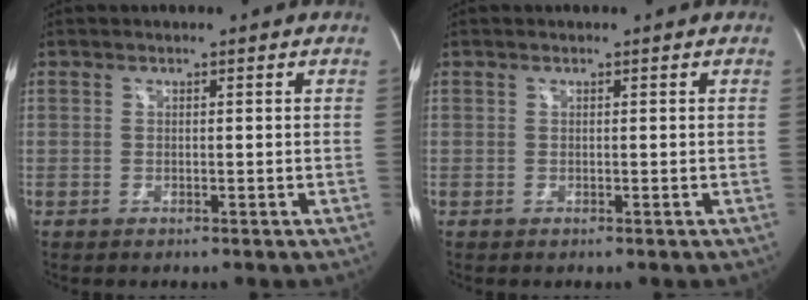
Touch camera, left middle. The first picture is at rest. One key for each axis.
{"total": 0.0}